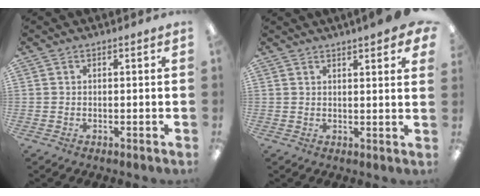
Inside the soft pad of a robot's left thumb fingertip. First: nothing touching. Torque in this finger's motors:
{"motor_torque": [2.36, 2.24, 1.75, -1.03, 0.08]}